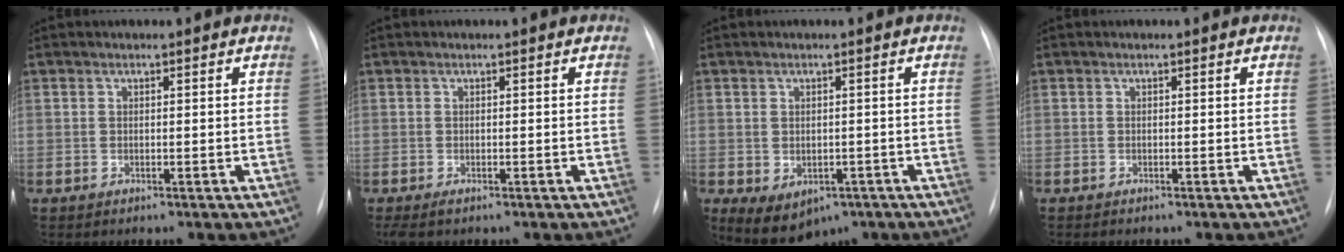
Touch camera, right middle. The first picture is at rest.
{"total": 1.1, "force": [-0.7, 0.3, 0.8], "torque": [-0.011, -0.003, -0.011]}
{"total": 7.2, "force": [-3.8, 4.8, 3.8], "torque": [-0.059, 0.008, -0.042]}
{"total": 0.0}